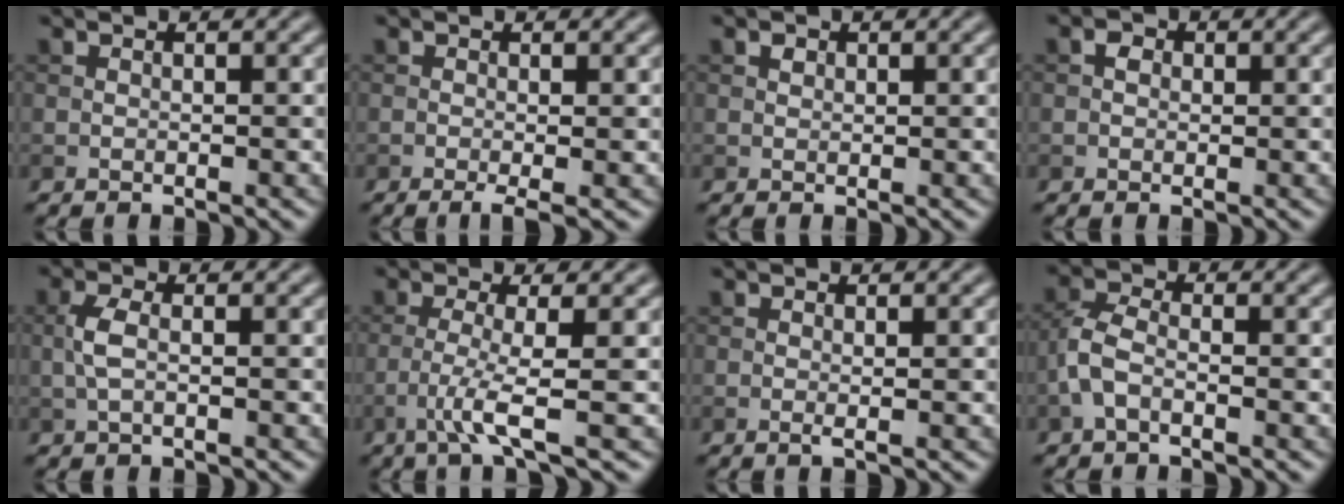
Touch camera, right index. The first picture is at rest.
{"total": 1.9, "force": [-0.7, 0.3, 1.8], "torque": [-0.034, -0.008, -0.013]}
{"total": 0.7, "force": [0.3, 0.5, 0.2], "torque": [-0.005, -0.002, 0.007]}
{"total": 1.0, "force": [0.1, 0.9, 0.5], "torque": [-0.007, 0.000, -0.002]}
{"total": 2.1, "force": [-0.2, 0.8, 2.0], "torque": [-0.048, 0.003, -0.008]}
{"total": 3.5, "force": [-1.4, 0.2, 3.2], "torque": [-0.067, 0.000, -0.039]}
{"total": 0.7, "force": [-0.1, 0.0, 0.7], "torque": [-0.014, -0.004, -0.002]}
{"total": 2.8, "force": [-1.2, 1.3, 2.1], "torque": [-0.050, 0.006, -0.035]}